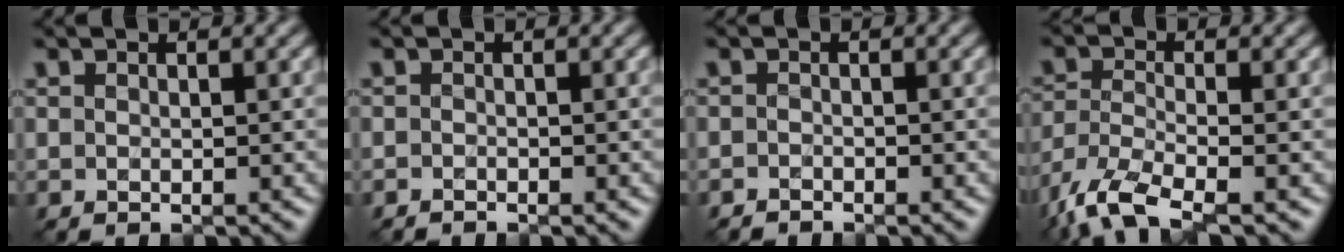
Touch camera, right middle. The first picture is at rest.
{"total": 0.6, "force": [-0.6, 0.1, 0.2], "torque": [-0.002, -0.002, -0.012]}
{"total": 0.9, "force": [-0.9, 0.2, 0.2], "torque": [-0.001, -0.003, -0.019]}
{"total": 7.2, "force": [-4.8, 2.3, 4.9], "torque": [-0.111, -0.021, -0.104]}